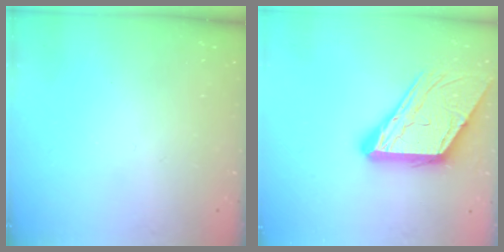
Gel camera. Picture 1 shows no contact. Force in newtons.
{"total": 13.5, "press": 13.4, "slide": 1.6}